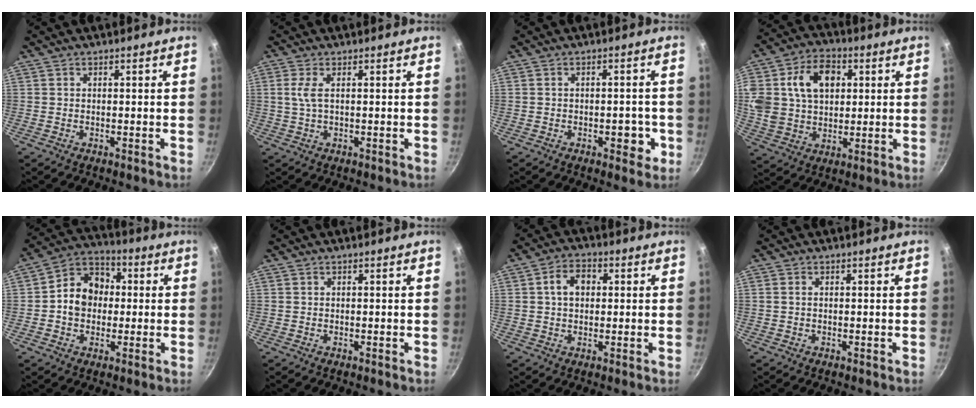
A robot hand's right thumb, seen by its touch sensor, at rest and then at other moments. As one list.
[{"total": 3.2, "force": [0.5, 1.1, 2.9], "torque": [-0.068, 0.003, 0.011]}, {"total": 4.5, "force": [-1.5, 2.5, 3.5], "torque": [-0.025, 0.011, -0.017]}, {"total": 18.8, "force": [4.7, 13.9, 11.7], "torque": [-0.222, 0.020, 0.083]}, {"total": 11.1, "force": [0.1, 9.1, 6.3], "torque": [-0.065, 0.026, -0.019]}, {"total": 0.0}, {"total": 6.0, "force": [1.0, 4.3, 4.0], "torque": [-0.048, 0.013, 0.010]}, {"total": 0.7, "force": [0.1, 0.5, 0.6], "torque": [-0.011, 0.002, 0.000]}]